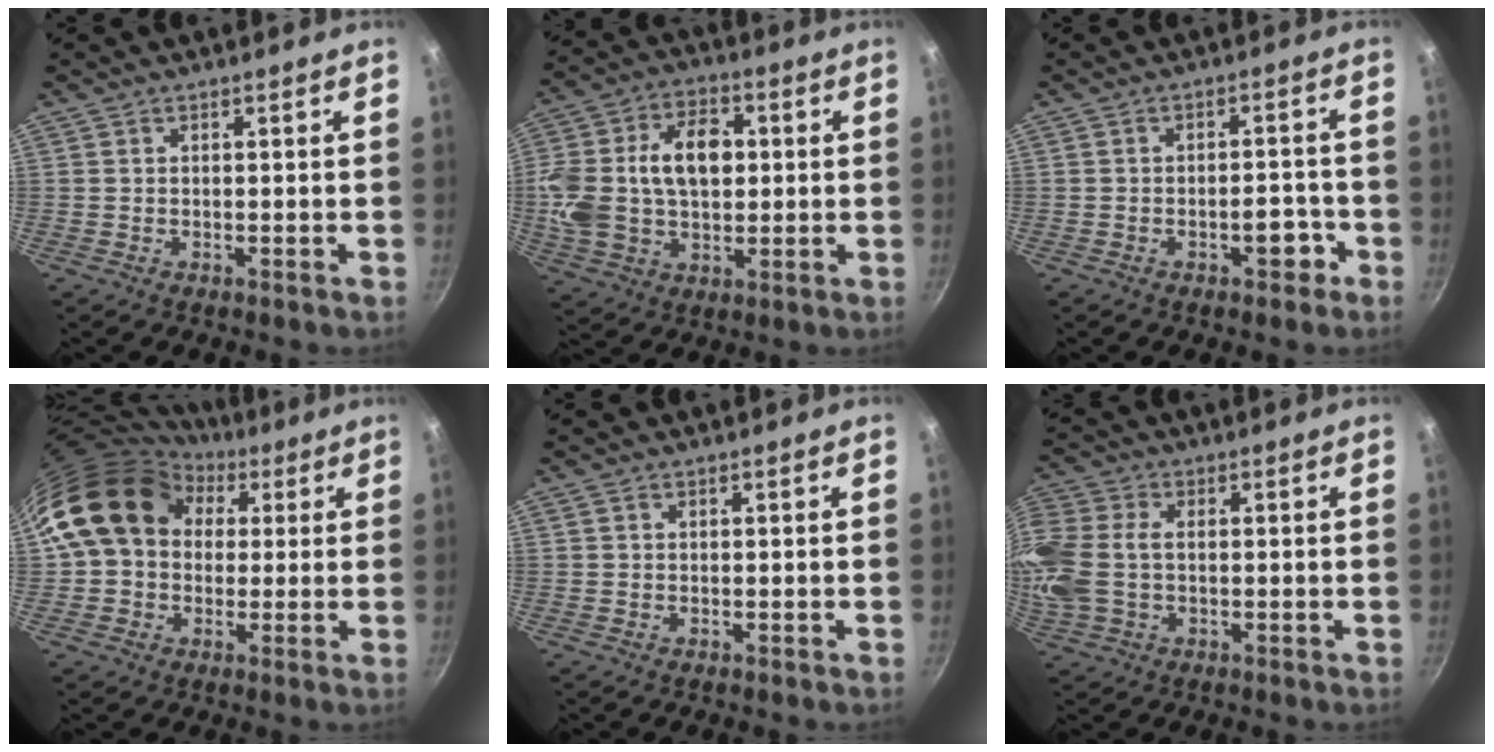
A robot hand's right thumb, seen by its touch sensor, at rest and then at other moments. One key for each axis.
{"total": 21.7, "fx": 2.6, "fy": 14.7, "fz": 15.7, "tx": -0.289, "ty": 0.026, "tz": 0.043}
{"total": 4.6, "fx": -2.3, "fy": 2.3, "fz": 3.2, "tx": -0.017, "ty": 0.026, "tz": -0.028}
{"total": 16.4, "fx": 4.6, "fy": 12.9, "fz": 9.0, "tx": -0.126, "ty": 0.025, "tz": 0.069}
{"total": 0.5, "fx": 0.2, "fy": 0.4, "fz": 0.3, "tx": -0.006, "ty": 0.002, "tz": 0.004}
{"total": 14.9, "fx": 0.5, "fy": 10.6, "fz": 10.4, "tx": -0.255, "ty": 0.020, "tz": 0.002}